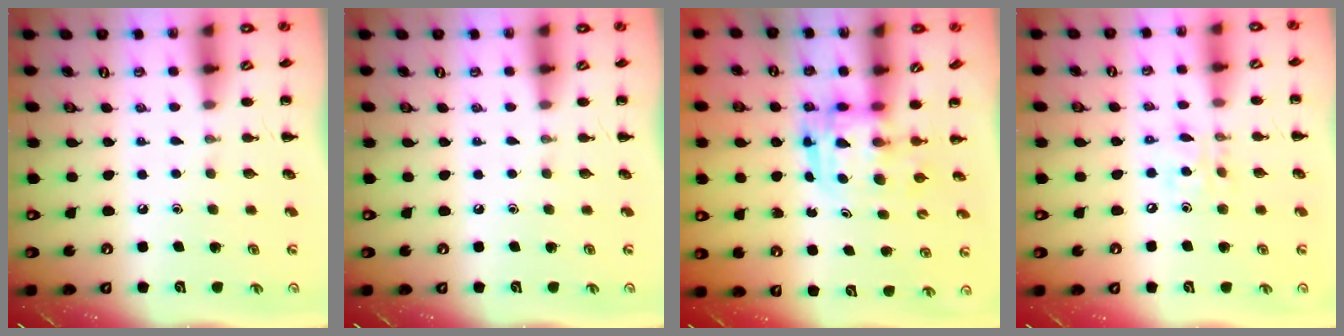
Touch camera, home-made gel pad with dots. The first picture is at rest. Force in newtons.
{"total": 0.0}
{"total": 3.2, "press": 3.2, "slide": 0.3}
{"total": 7.4, "press": 7.3, "slide": 1.4}